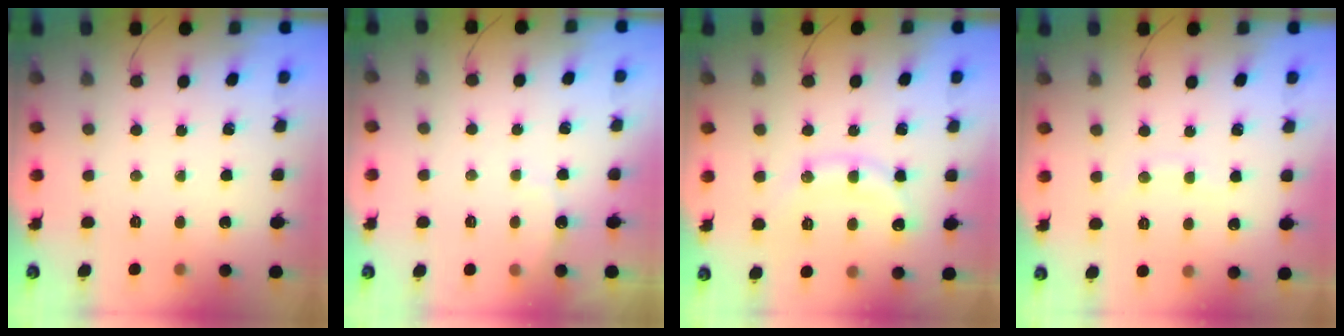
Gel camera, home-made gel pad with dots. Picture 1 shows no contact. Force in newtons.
{"total": 4.0, "press": 3.9, "slide": 0.9}
{"total": 11.9, "press": 11.9, "slide": 0.1}
{"total": 6.0, "press": 5.9, "slide": 1.3}